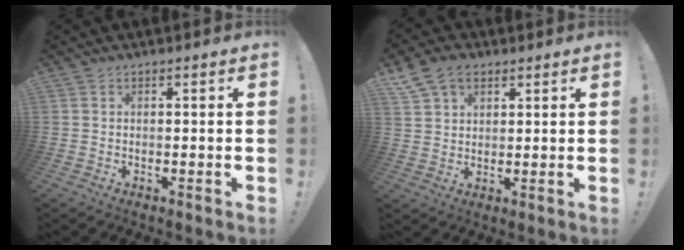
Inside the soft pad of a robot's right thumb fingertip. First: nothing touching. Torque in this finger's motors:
{"motor_torque": [0.02, 0.03, 0.26, 0.22, 0.00]}